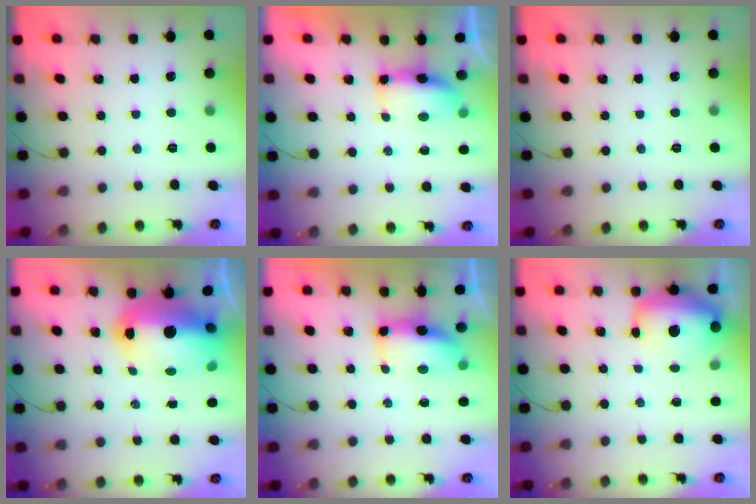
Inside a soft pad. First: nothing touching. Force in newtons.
{"total": 6.1, "press": 6.0, "slide": 0.6}
{"total": 0.0}
{"total": 16.0, "press": 15.7, "slide": 2.9}
{"total": 7.0, "press": 6.9, "slide": 0.6}
{"total": 14.1, "press": 13.5, "slide": 4.1}